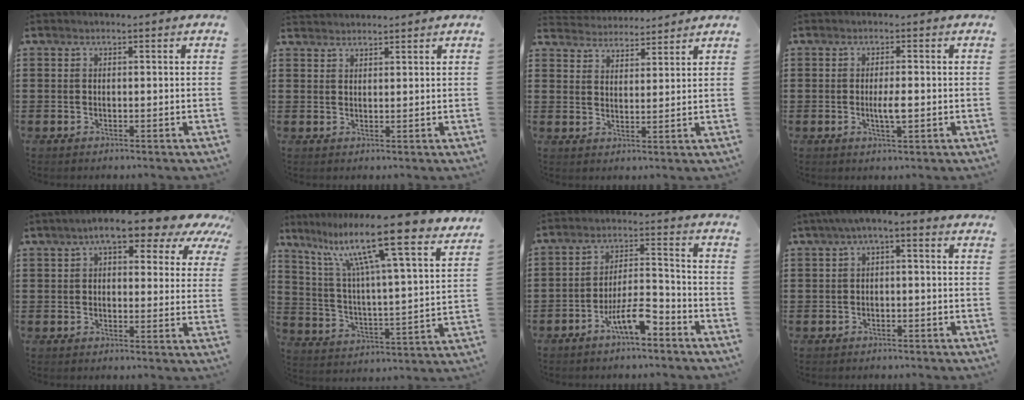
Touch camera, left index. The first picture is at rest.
{"total": 1.7, "force": [1.7, 0.1, 0.0], "torque": [-0.004, 0.001, 0.034]}
{"total": 4.0, "force": [4.0, 0.5, -0.2], "torque": [-0.014, -0.016, 0.072]}
{"total": 3.0, "force": [-0.4, 0.6, 3.0], "torque": [-0.059, -0.005, -0.009]}
{"total": 8.3, "force": [5.6, 2.6, 5.5], "torque": [-0.094, -0.019, 0.089]}
{"total": 13.1, "force": [10.5, 0.2, 7.9], "torque": [-0.166, -0.079, 0.163]}
{"total": 7.6, "force": [-4.9, 2.0, 5.4], "torque": [-0.108, 0.010, -0.091]}
{"total": 2.6, "force": [-2.1, 0.4, 1.5], "torque": [-0.032, -0.003, -0.048]}